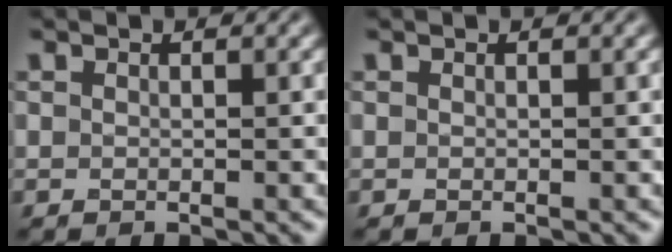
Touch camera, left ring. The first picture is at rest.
{"total": 0.0}